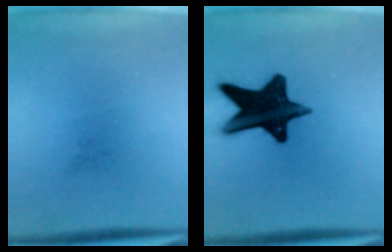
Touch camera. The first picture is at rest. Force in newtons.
{"total": 16.5}